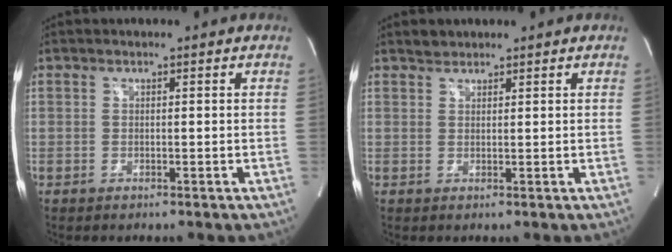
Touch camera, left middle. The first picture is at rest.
{"total": 1.4, "force": [1.2, 0.6, 0.1], "torque": [-0.006, 0.003, 0.020]}